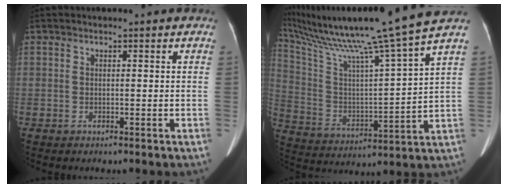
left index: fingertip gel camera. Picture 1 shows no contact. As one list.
[{"total": 22.7, "force": [18.5, -2.4, 12.8], "torque": [-0.238, -0.025, 0.311]}]